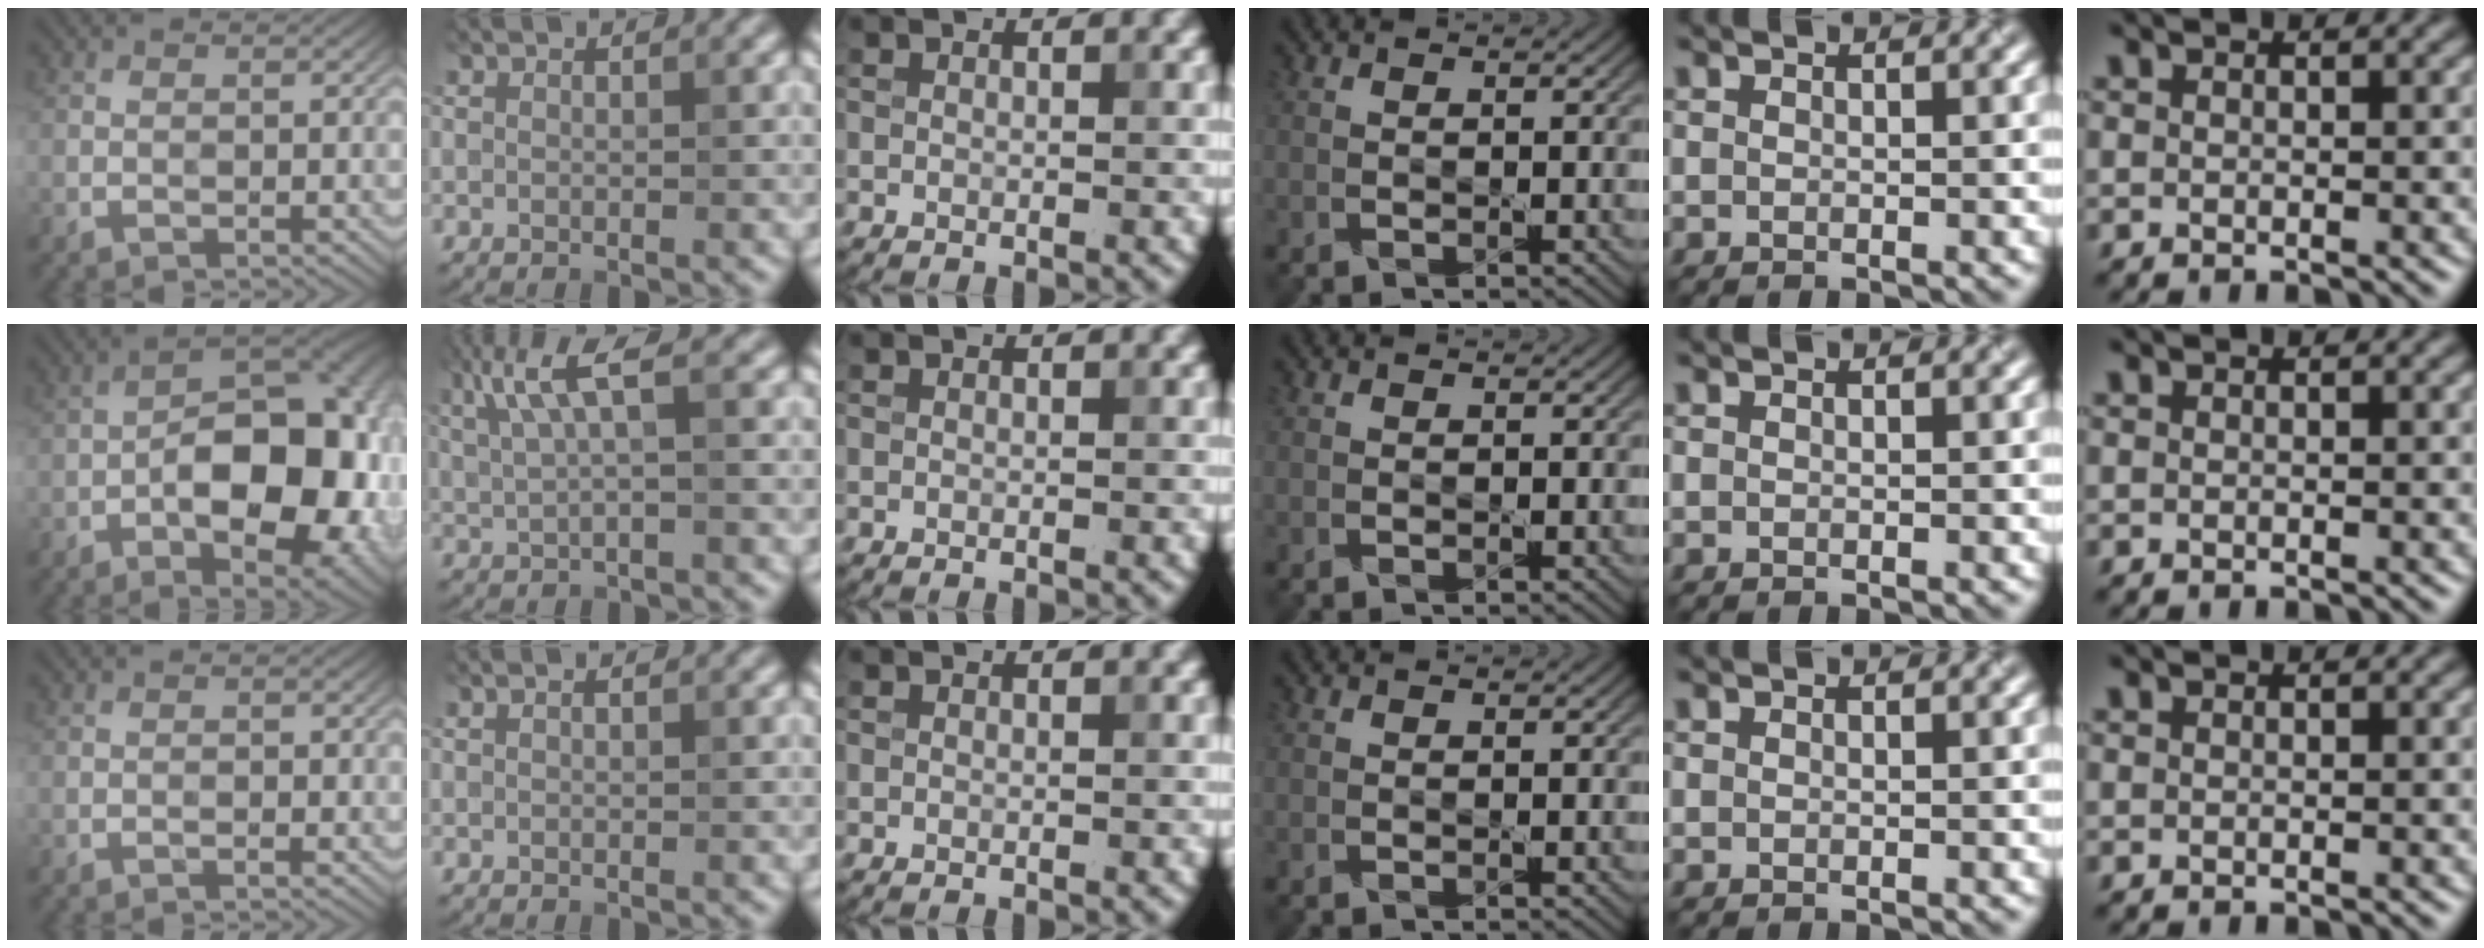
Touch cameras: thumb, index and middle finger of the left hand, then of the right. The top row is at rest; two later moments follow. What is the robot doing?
{"motion": "pour", "object": "bowl"}